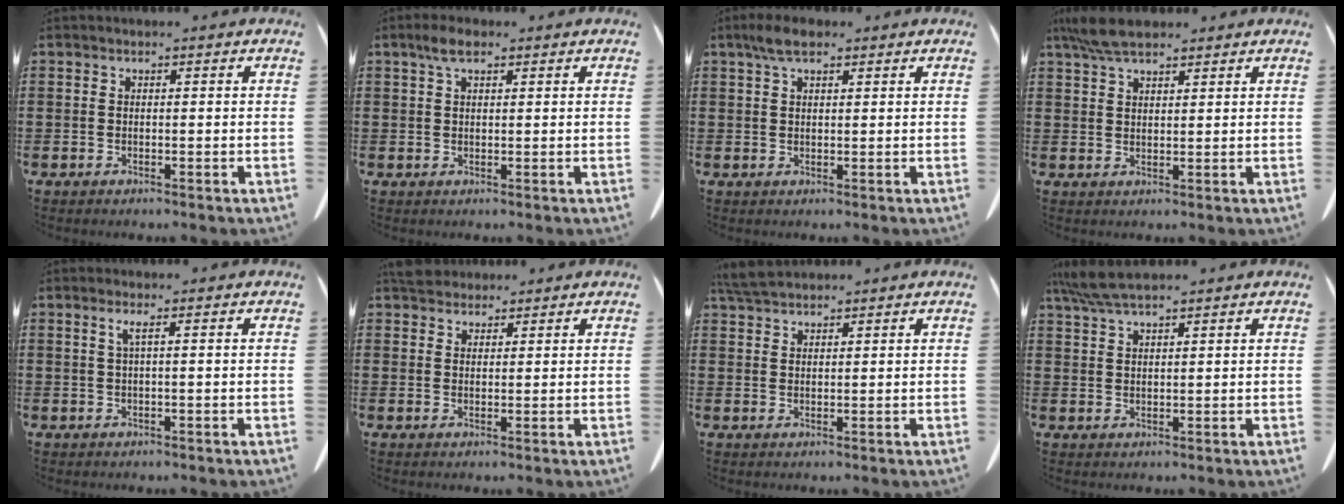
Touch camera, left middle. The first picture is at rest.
{"total": 3.0, "force": [1.8, 1.3, 2.1], "torque": [-0.047, 0.006, 0.032]}
{"total": 3.6, "force": [2.2, 1.5, 2.4], "torque": [-0.054, 0.006, 0.041]}
{"total": 5.6, "force": [4.4, 1.7, 3.1], "torque": [-0.072, -0.003, 0.084]}
{"total": 1.6, "force": [0.5, -0.1, 1.5], "torque": [-0.031, -0.004, 0.008]}
{"total": 3.4, "force": [3.1, 1.2, 0.7], "torque": [-0.014, -0.005, 0.060]}
{"total": 3.7, "force": [3.3, 0.7, 1.6], "torque": [-0.040, -0.003, 0.064]}
{"total": 5.3, "force": [4.3, 0.8, 3.1], "torque": [-0.070, -0.006, 0.081]}